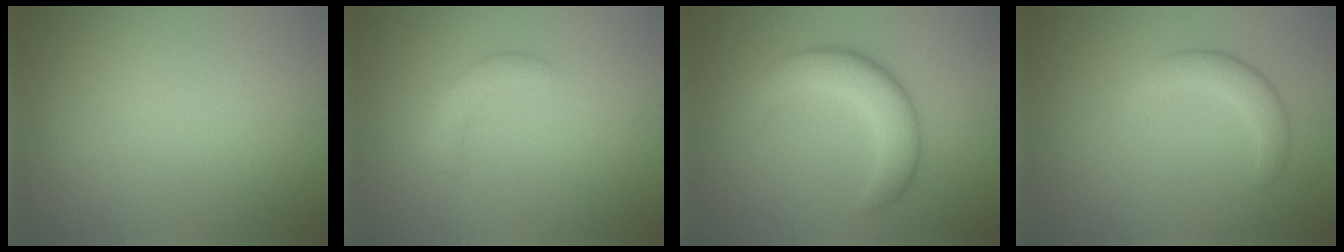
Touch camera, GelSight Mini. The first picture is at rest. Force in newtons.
{"total": 1.8, "press": 1.8, "slide": 0.0}
{"total": 5.3, "press": 5.3, "slide": 0.4}
{"total": 2.7, "press": 2.7, "slide": 0.1}